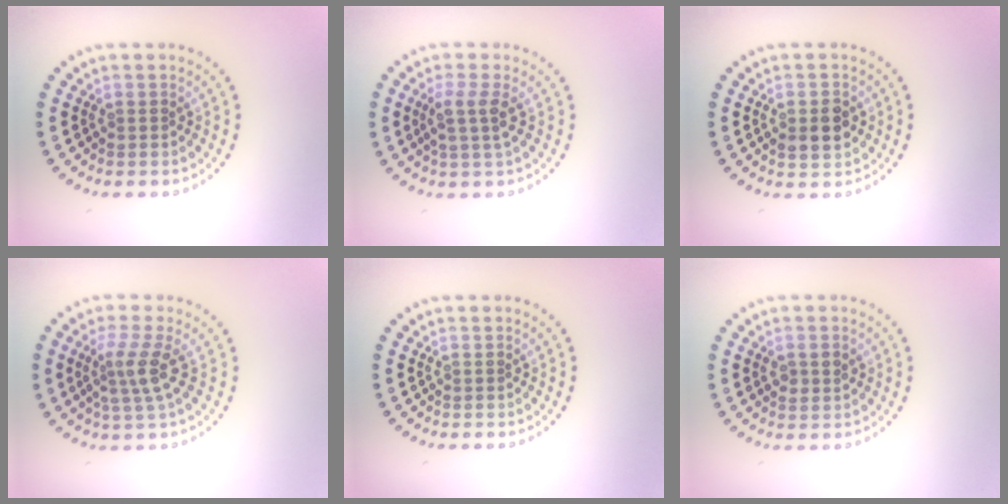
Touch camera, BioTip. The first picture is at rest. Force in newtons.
{"total": 2.3, "press": 1.9, "slide": 1.3}
{"total": 3.0, "press": 3.0, "slide": 0.2}
{"total": 2.9, "press": 2.2, "slide": 1.9}
{"total": 0.0}
{"total": 1.5, "press": 1.5, "slide": 0.1}